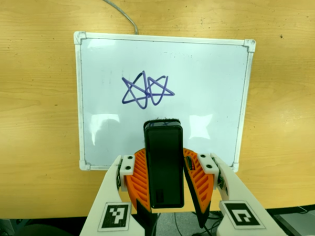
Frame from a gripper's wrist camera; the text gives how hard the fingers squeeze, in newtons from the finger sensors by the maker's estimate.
{"total": 6.2, "left": 5.4, "right": 7.0}